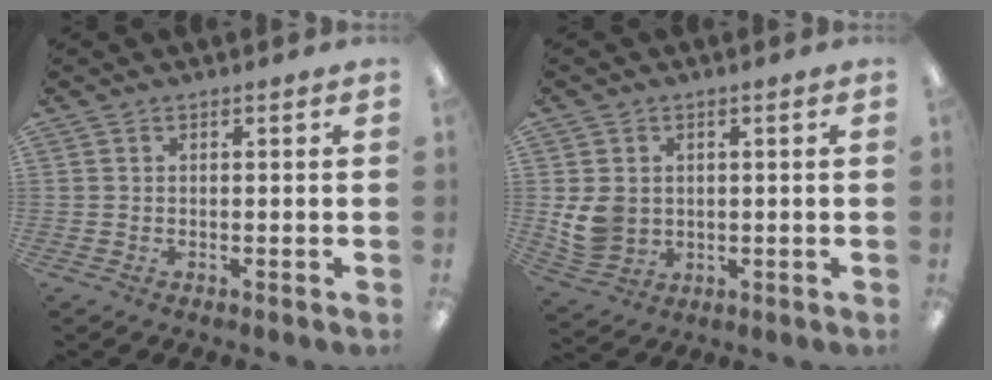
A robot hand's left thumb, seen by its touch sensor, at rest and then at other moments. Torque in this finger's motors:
{"motor_torque": [0.20, 1.39, 0.76, -0.37, 0.04]}